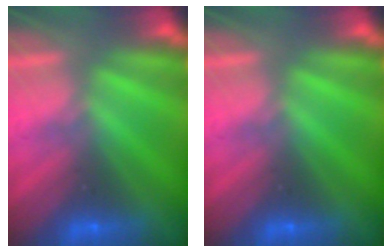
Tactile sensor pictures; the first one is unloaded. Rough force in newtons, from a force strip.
{"total": 0.0}